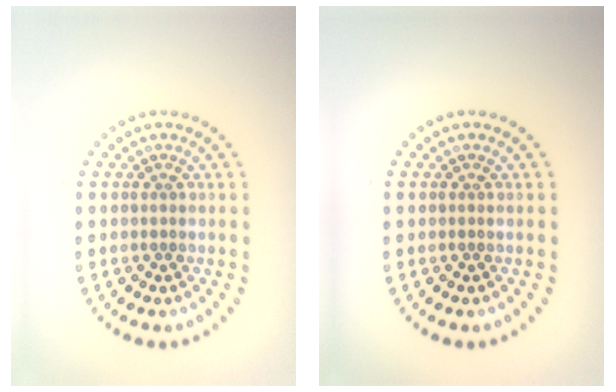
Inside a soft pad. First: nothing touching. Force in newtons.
{"total": 0.0}